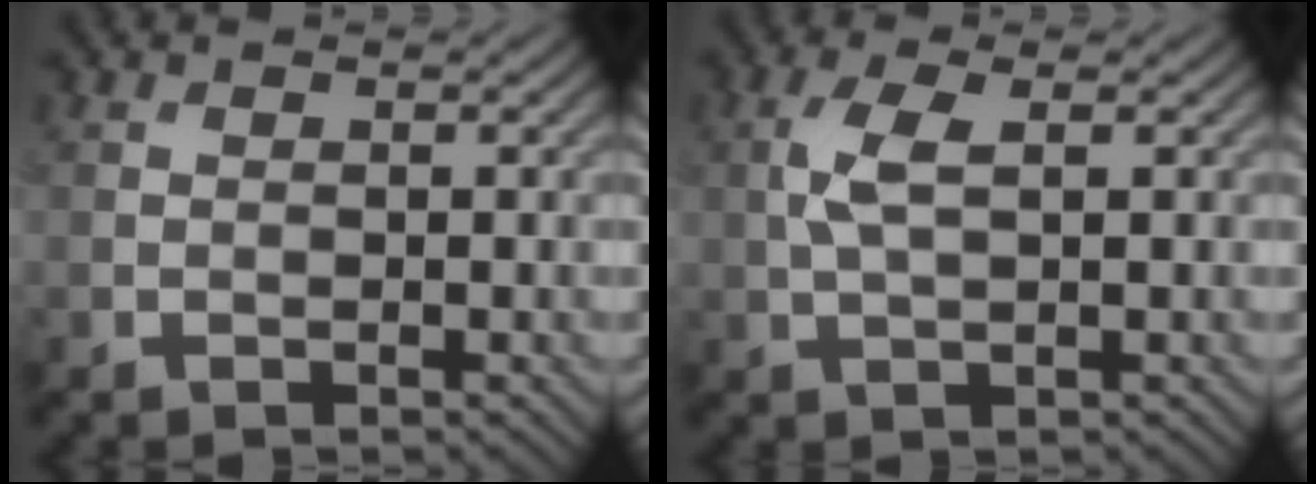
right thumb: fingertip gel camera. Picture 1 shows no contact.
{"total": 3.5, "force": [0.6, 1.2, 3.3], "torque": [-0.083, 0.007, 0.013]}